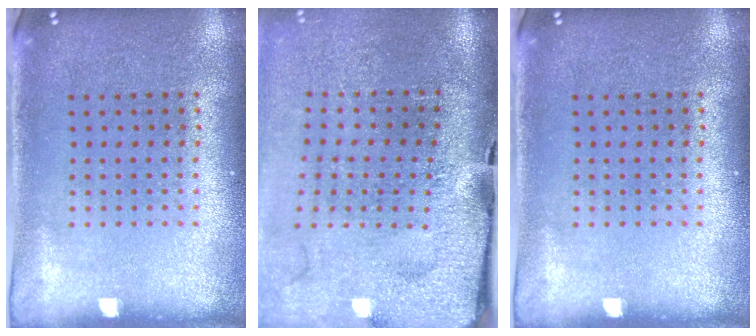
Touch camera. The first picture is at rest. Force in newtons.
{"total": 4.3, "press": 3.4, "slide": 2.6}
{"total": 0.0}